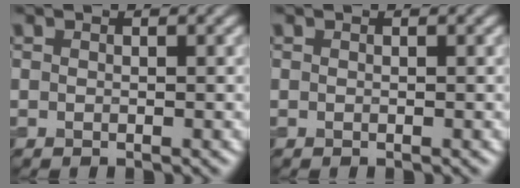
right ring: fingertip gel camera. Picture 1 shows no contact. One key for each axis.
{"total": 0.0}